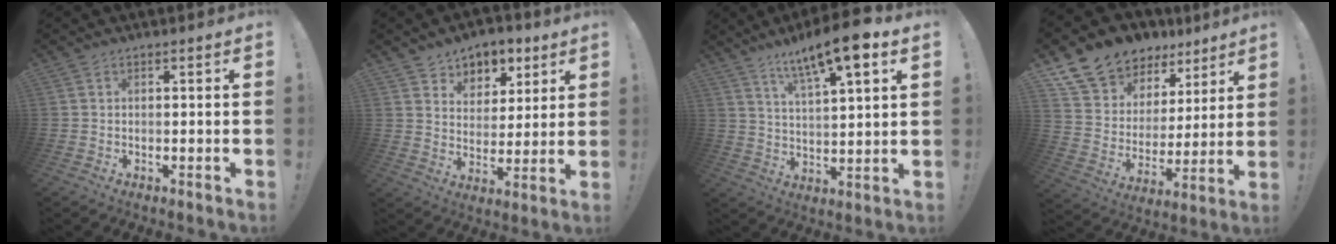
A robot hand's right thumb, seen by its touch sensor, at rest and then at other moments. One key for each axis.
{"total": 7.6, "fx": 4.7, "fy": 6.0, "fz": 0.9, "tx": -0.005, "ty": -0.041, "tz": 0.091}
{"total": 13.3, "fx": 8.4, "fy": 2.5, "fz": 9.9, "tx": -0.168, "ty": -0.041, "tz": 0.134}
{"total": 12.3, "fx": 9.5, "fy": 7.3, "fz": 2.6, "tx": -0.054, "ty": -0.076, "tz": 0.185}